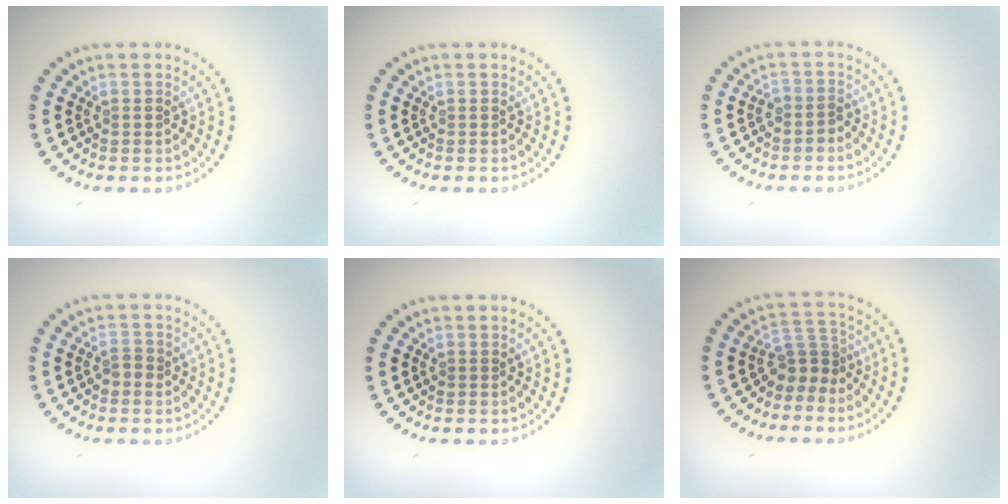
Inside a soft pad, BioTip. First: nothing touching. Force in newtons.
{"total": 0.0}
{"total": 1.3, "press": 1.0, "slide": 0.9}
{"total": 1.2, "press": 1.1, "slide": 0.4}
{"total": 0.0}
{"total": 2.7, "press": 1.8, "slide": 2.0}